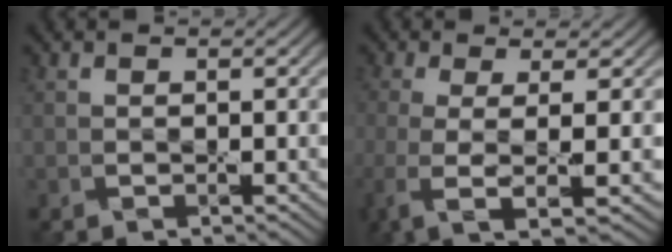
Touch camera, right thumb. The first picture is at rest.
{"total": 6.3, "force": [-1.4, 1.5, 6.0], "torque": [-0.121, -0.018, -0.031]}